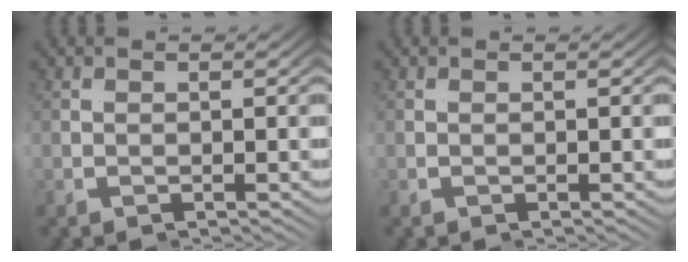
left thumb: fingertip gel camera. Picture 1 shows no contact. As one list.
[{"total": 0.0}]